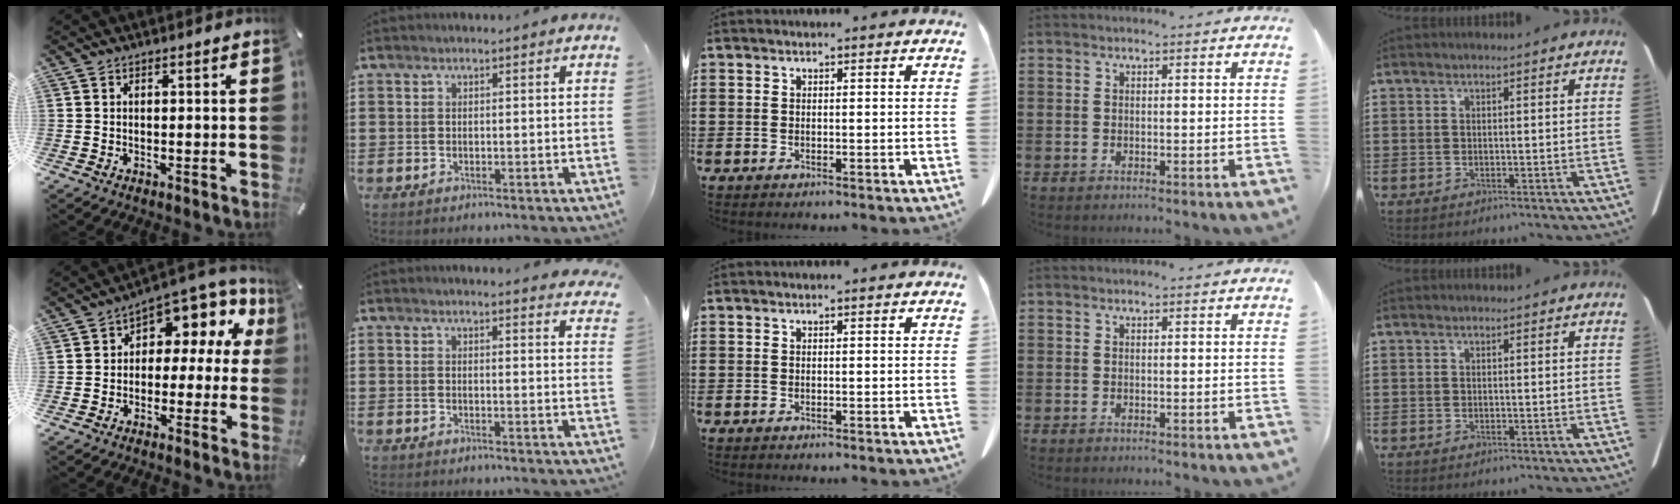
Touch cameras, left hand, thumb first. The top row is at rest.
{"thumb": {"total": 7.2, "force": [2.8, 4.9, 4.5], "torque": [-0.060, -0.037, 0.047]}, "index": {"total": 2.6, "force": [2.6, -0.3, 0.3], "torque": [-0.005, -0.013, 0.047]}}